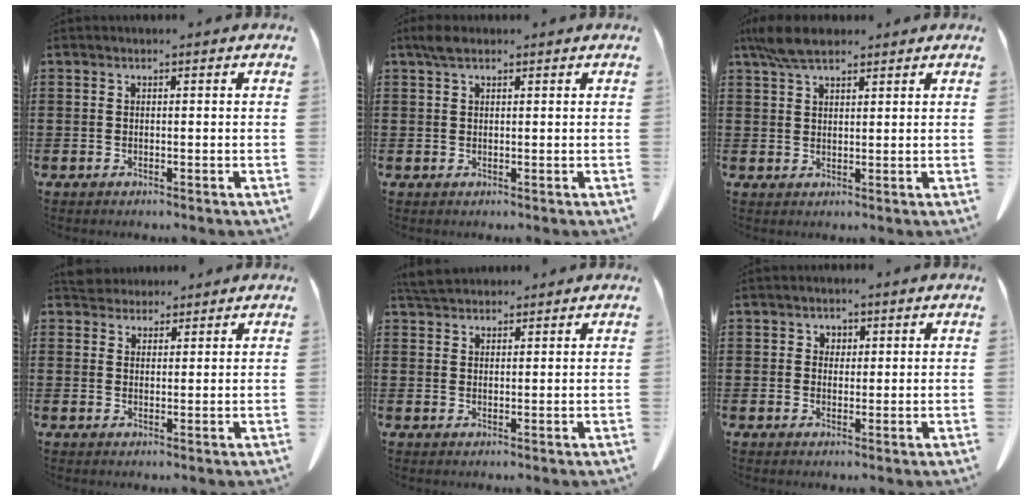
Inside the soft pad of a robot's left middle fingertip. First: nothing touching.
{"total": 2.0, "force": [1.4, 0.9, 1.1], "torque": [-0.026, 0.005, 0.026]}
{"total": 5.2, "force": [4.1, 2.0, 2.7], "torque": [-0.063, 0.002, 0.076]}
{"total": 3.1, "force": [2.9, 1.0, 0.0], "torque": [-0.002, -0.005, 0.056]}
{"total": 3.6, "force": [3.4, 0.8, 0.9], "torque": [-0.027, -0.002, 0.067]}
{"total": 1.7, "force": [1.0, 1.3, 0.1], "torque": [-0.001, 0.004, 0.017]}